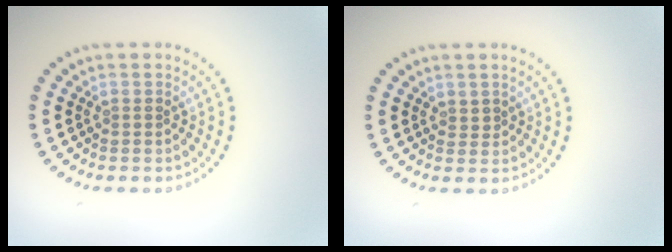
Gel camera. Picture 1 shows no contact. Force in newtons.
{"total": 0.6, "press": 0.3, "slide": 0.5}